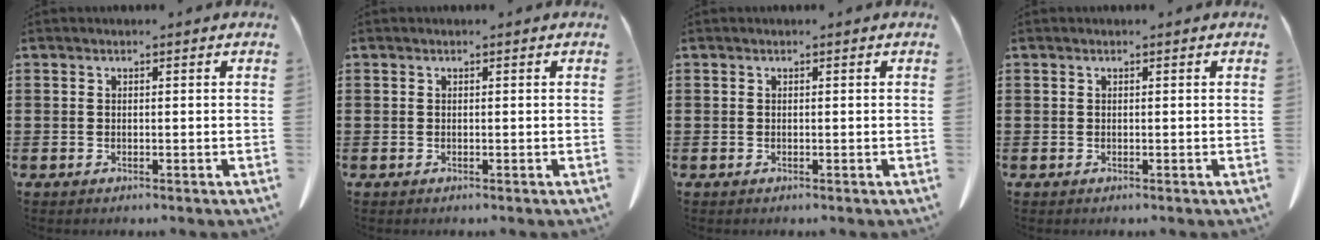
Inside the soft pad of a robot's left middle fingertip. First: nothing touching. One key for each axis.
{"total": 0.0}
{"total": 0.0}
{"total": 0.0}